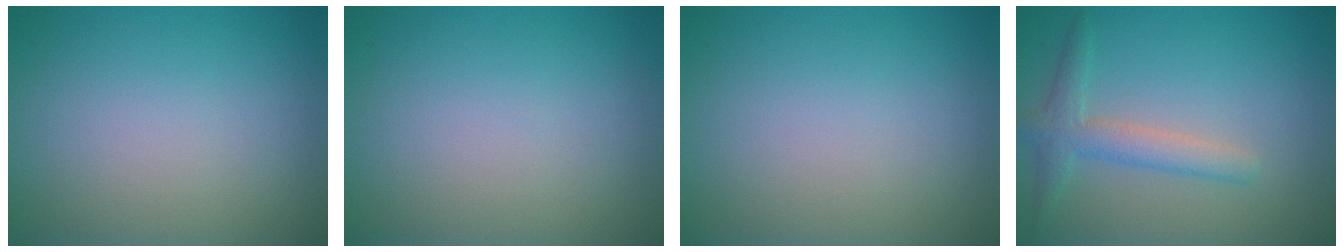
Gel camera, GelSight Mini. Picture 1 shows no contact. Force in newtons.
{"total": 0.0}
{"total": 0.0}
{"total": 2.9, "press": 2.9, "slide": 0.1}